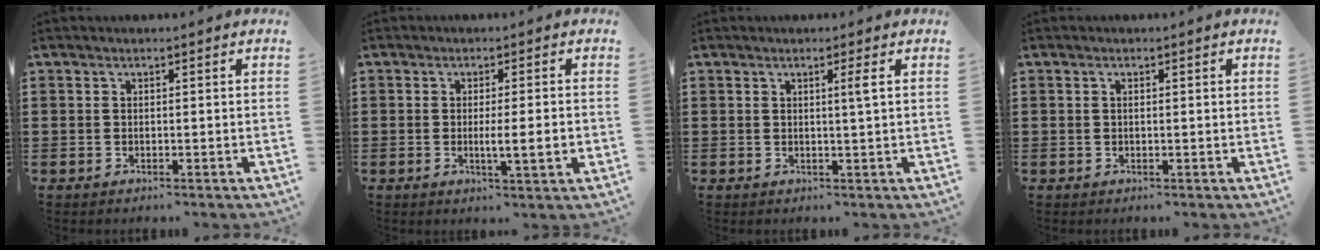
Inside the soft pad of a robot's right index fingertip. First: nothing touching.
{"total": 4.4, "force": [-0.6, 0.4, 4.4], "torque": [-0.066, -0.009, -0.013]}
{"total": 1.6, "force": [0.5, -0.5, 1.5], "torque": [-0.026, -0.006, 0.005]}
{"total": 0.5, "force": [0.1, 0.1, 0.5], "torque": [-0.011, -0.002, 0.002]}